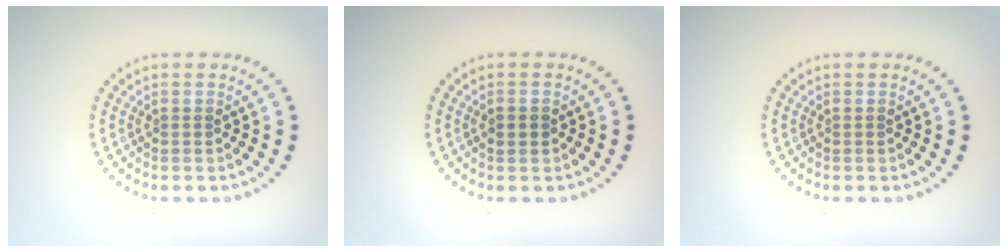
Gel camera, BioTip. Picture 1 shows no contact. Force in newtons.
{"total": 1.5, "press": 1.5, "slide": 0.0}
{"total": 0.0}